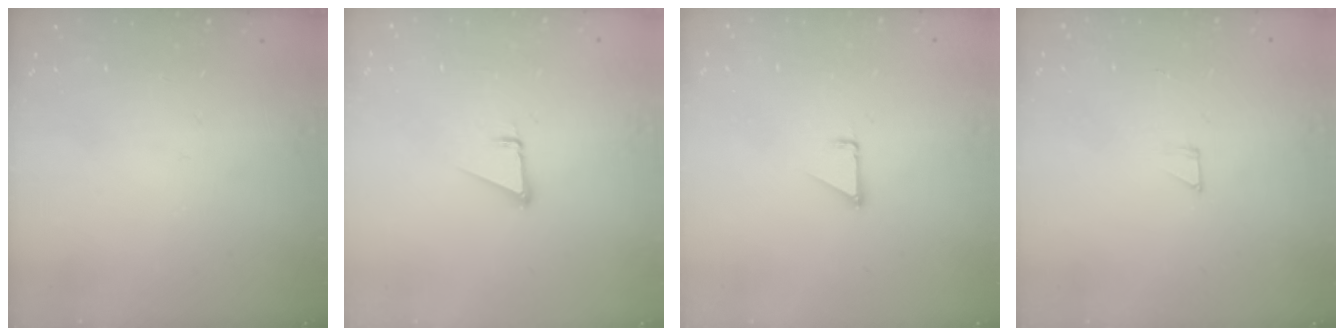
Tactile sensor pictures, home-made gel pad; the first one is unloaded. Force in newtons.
{"total": 1.9, "press": 1.9, "slide": 0.0}
{"total": 1.5, "press": 1.5, "slide": 0.1}
{"total": 2.1, "press": 2.1, "slide": 0.1}